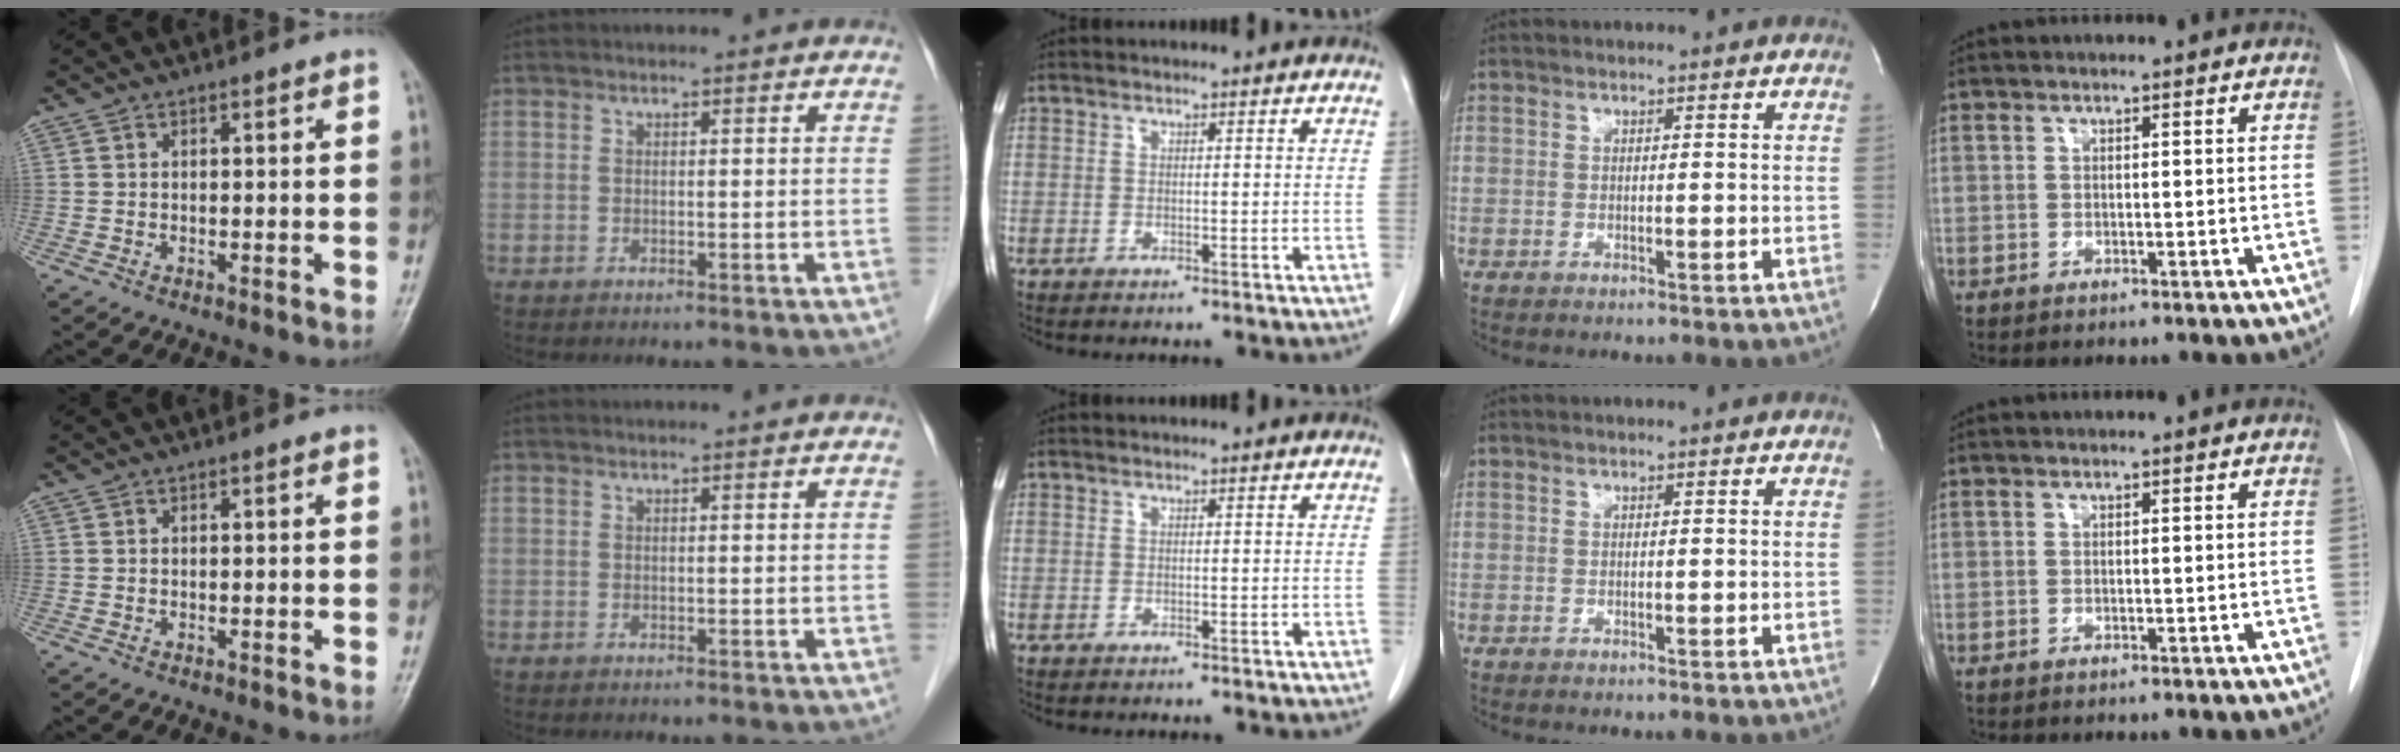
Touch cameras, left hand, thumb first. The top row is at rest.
{}